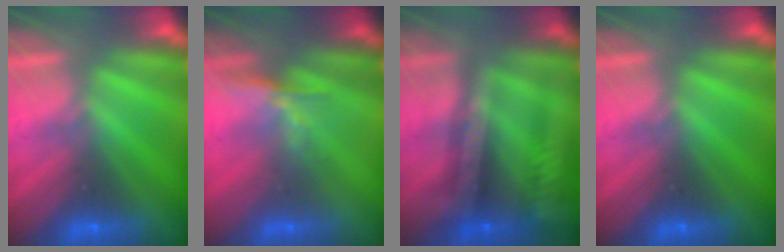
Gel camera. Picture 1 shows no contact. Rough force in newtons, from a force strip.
{"total": 2.2}
{"total": 2.4}
{"total": 0.0}